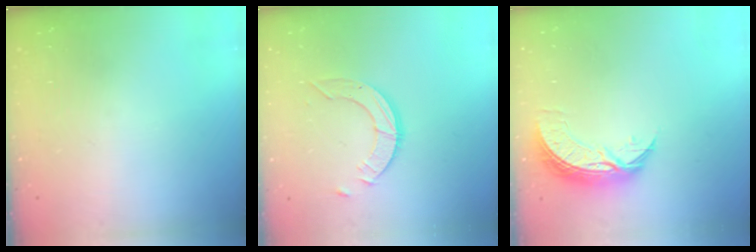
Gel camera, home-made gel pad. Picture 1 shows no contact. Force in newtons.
{"total": 4.2, "press": 4.2, "slide": 0.2}
{"total": 8.0, "press": 8.0, "slide": 0.7}